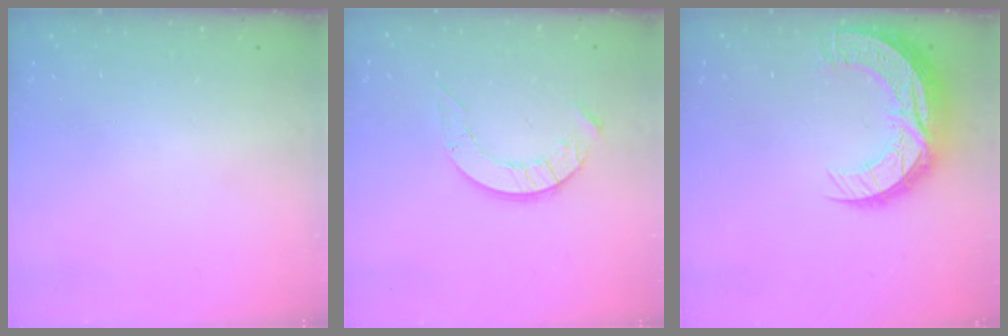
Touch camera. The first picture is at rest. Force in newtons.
{"total": 7.0, "press": 7.0, "slide": 0.4}
{"total": 15.3, "press": 15.3, "slide": 1.1}